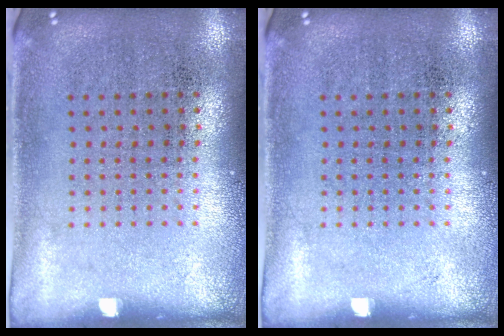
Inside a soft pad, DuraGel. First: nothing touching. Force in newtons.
{"total": 0.0}